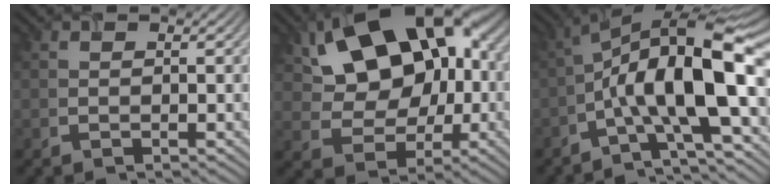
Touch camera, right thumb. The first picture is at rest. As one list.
[{"total": 16.3, "force": [5.1, 10.3, 11.5], "torque": [-0.191, 0.012, 0.093]}, {"total": 14.5, "force": [-2.5, 4.2, 13.6], "torque": [-0.210, 0.021, -0.052]}]